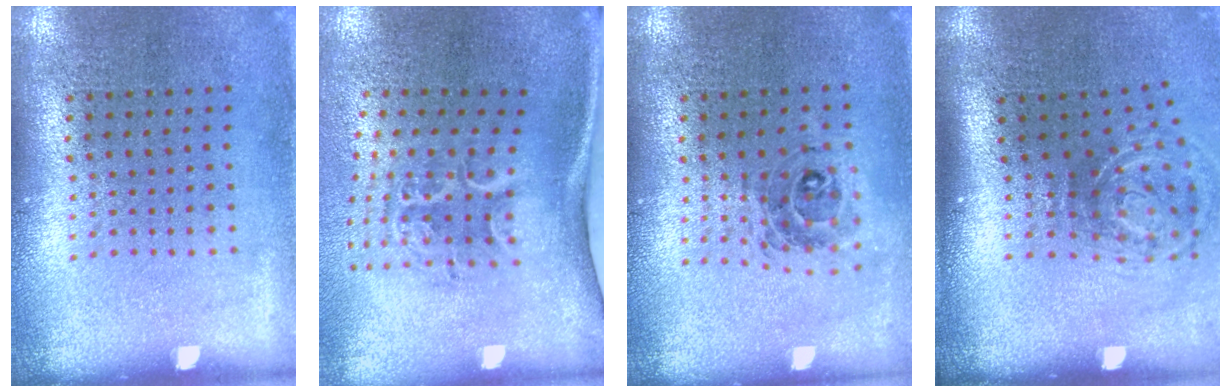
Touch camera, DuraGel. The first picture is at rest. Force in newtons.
{"total": 2.2, "press": 1.3, "slide": 1.8}
{"total": 0.7, "press": 0.7, "slide": 0.0}
{"total": 2.0, "press": 1.3, "slide": 1.6}